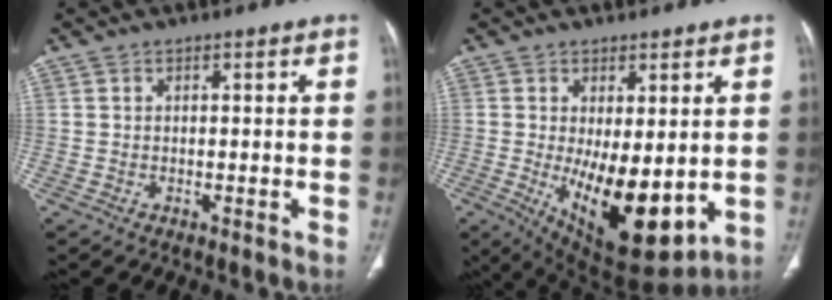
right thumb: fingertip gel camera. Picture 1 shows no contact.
{"total": 14.8, "force": [-1.6, 6.4, 13.2], "torque": [-0.192, -0.033, -0.002]}